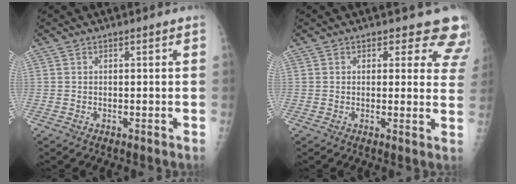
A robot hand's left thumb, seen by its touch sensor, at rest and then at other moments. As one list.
[{"total": 8.8, "force": [7.4, 4.3, 1.9], "torque": [0.041, -0.032, 0.050]}]